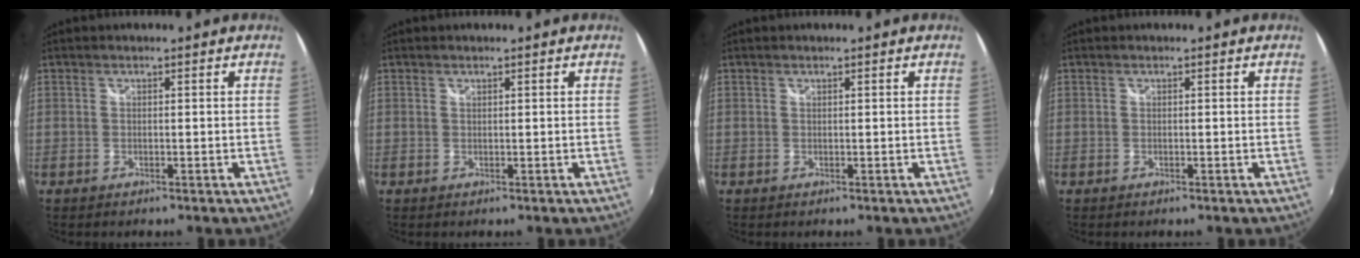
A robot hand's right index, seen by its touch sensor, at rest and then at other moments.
{"total": 0.0}
{"total": 0.0}
{"total": 0.0}